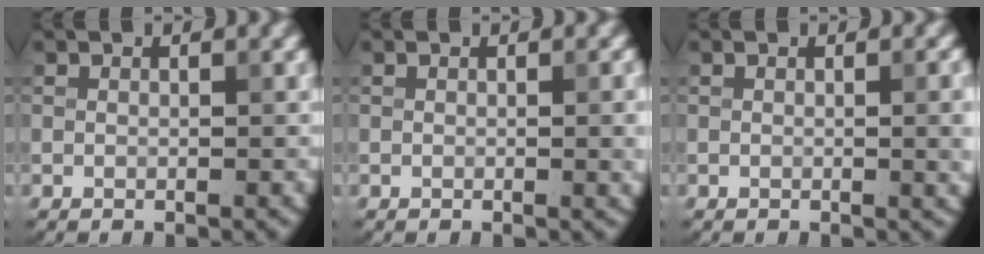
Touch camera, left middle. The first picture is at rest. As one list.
[{"total": 1.7, "force": [0.0, 0.5, 1.7], "torque": [-0.019, -0.002, -0.002]}, {"total": 2.4, "force": [0.0, 0.7, 2.3], "torque": [-0.023, -0.001, -0.003]}]